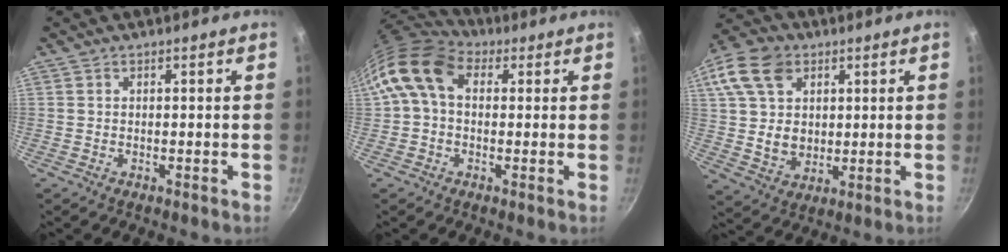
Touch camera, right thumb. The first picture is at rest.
{"total": 12.2, "force": [2.8, 8.5, 8.2], "torque": [-0.145, 0.020, 0.030]}
{"total": 19.0, "force": [6.7, 14.3, 10.5], "torque": [-0.209, 0.010, 0.124]}